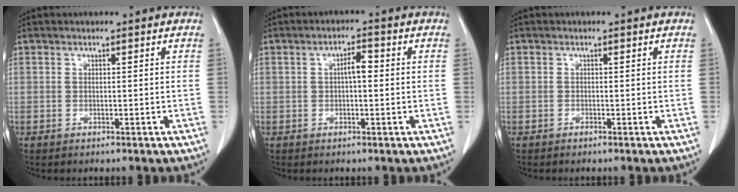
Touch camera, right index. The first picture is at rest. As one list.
[{"total": 2.9, "force": [0.2, 0.9, 2.8], "torque": [-0.045, 0.008, 0.001]}, {"total": 0.0}]